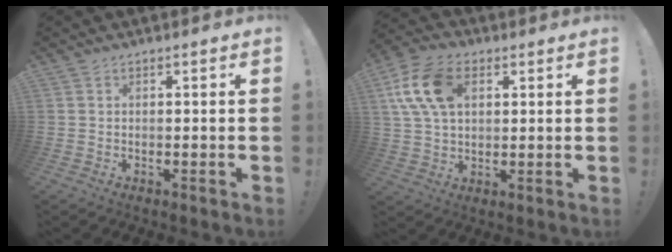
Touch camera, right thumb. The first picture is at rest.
{"total": 15.1, "force": [4.8, 9.9, 10.3], "torque": [-0.191, 0.002, 0.092]}